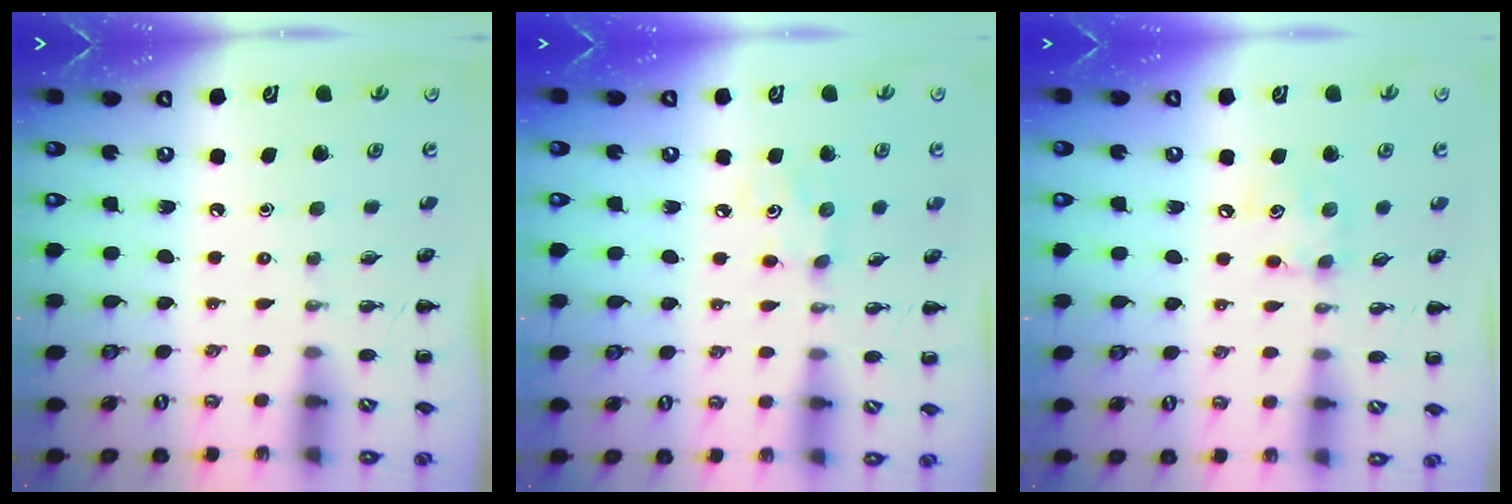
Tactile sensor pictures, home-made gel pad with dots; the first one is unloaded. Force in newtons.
{"total": 3.0, "press": 2.8, "slide": 0.9}
{"total": 6.7, "press": 6.7, "slide": 0.5}